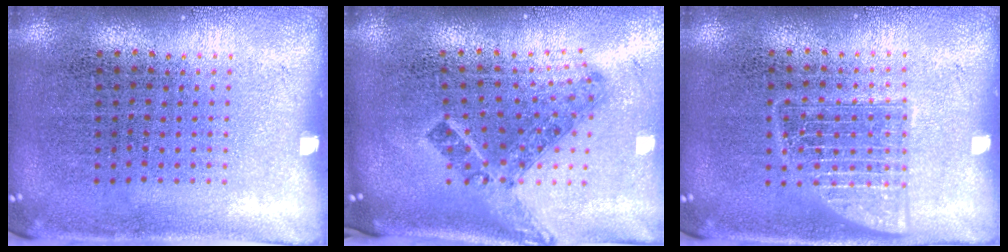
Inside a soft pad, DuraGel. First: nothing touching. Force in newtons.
{"total": 1.5, "press": 1.1, "slide": 1.1}
{"total": 2.5, "press": 2.5, "slide": 0.4}